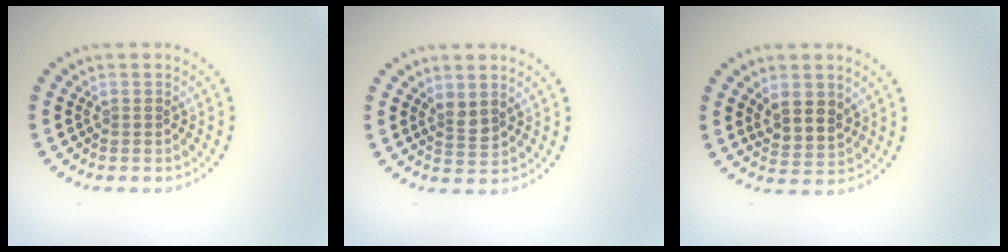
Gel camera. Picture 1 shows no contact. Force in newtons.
{"total": 1.5, "press": 1.3, "slide": 0.8}
{"total": 3.0, "press": 2.7, "slide": 1.2}